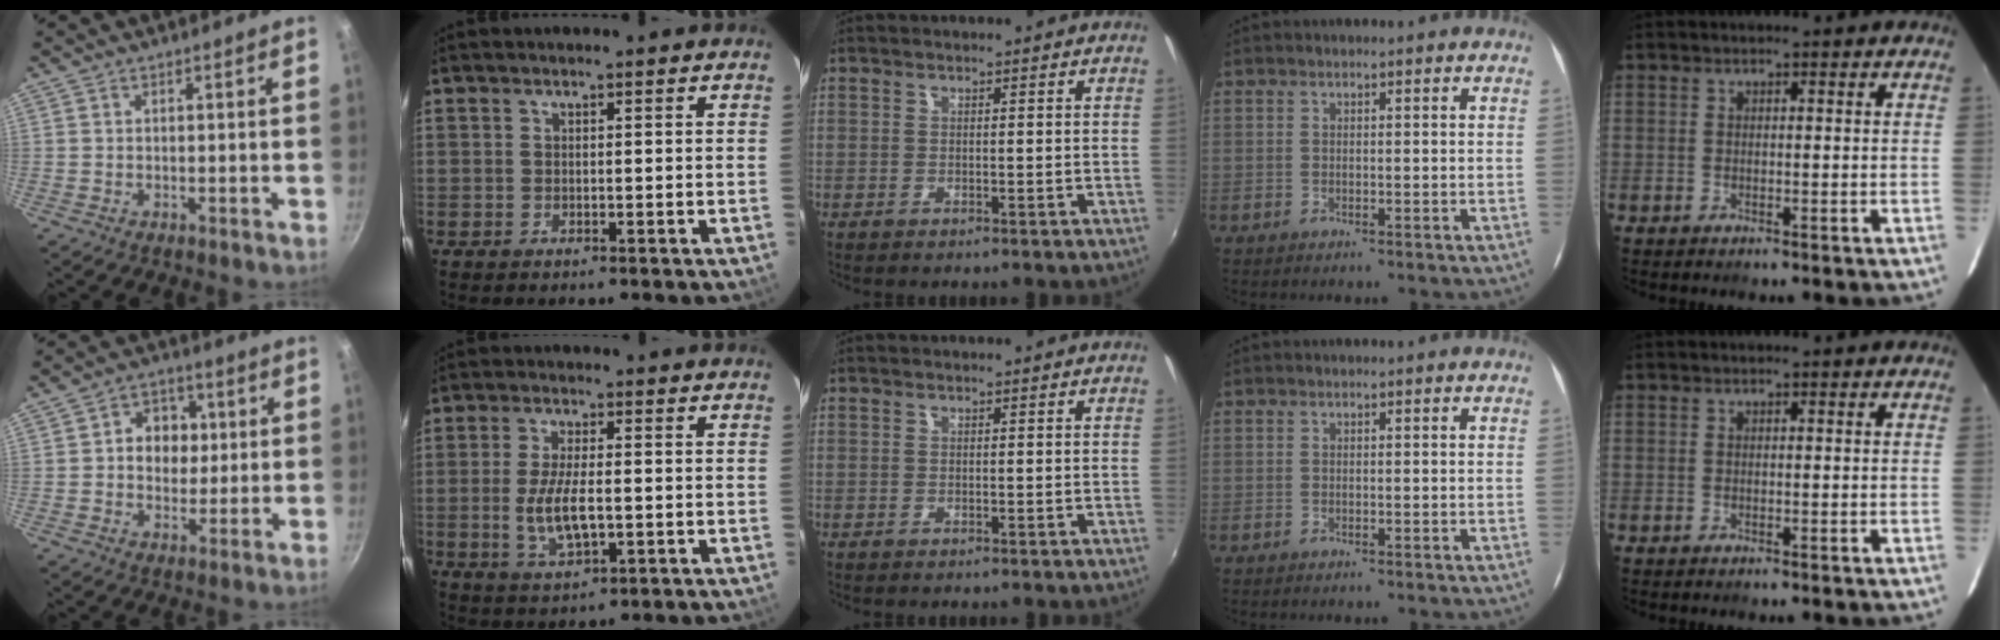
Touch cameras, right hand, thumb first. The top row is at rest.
{"thumb": {"total": 8.2, "force": [1.0, 6.8, 4.6], "torque": [-0.032, 0.002, 0.007]}, "index": {"total": 7.9, "force": [-1.3, 2.9, 7.3], "torque": [-0.147, -0.010, -0.020]}}